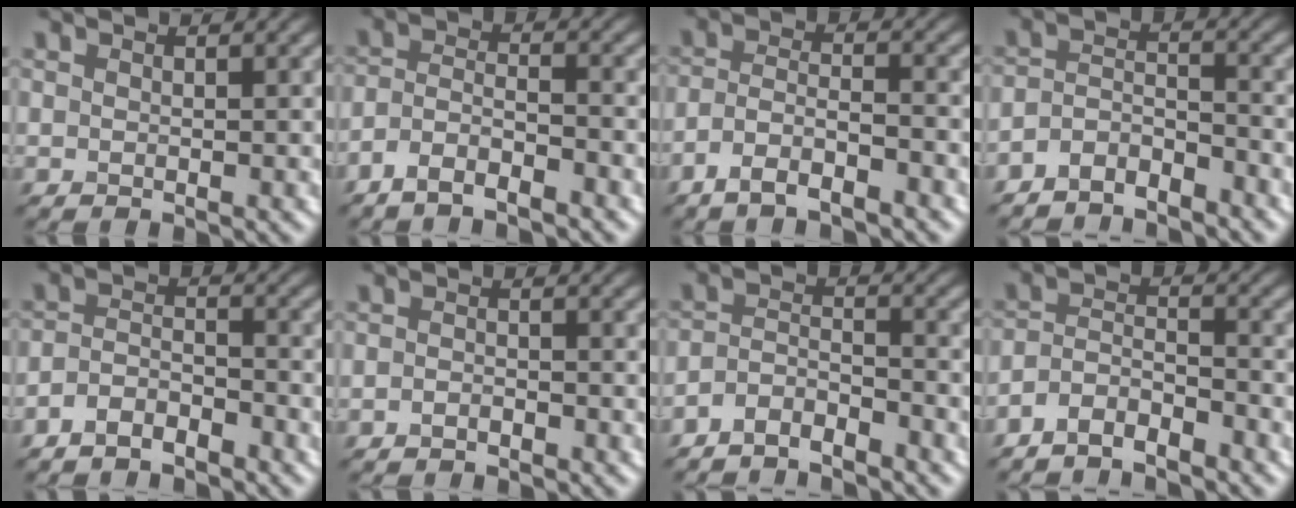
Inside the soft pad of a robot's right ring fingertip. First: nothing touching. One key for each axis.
{"total": 3.5, "fx": -2.8, "fy": 0.9, "fz": 1.9, "tx": -0.039, "ty": 0.002, "tz": -0.062}
{"total": 4.0, "fx": -2.9, "fy": 1.0, "fz": 2.5, "tx": -0.050, "ty": 0.004, "tz": -0.063}
{"total": 3.6, "fx": -3.2, "fy": 1.1, "fz": 1.2, "tx": -0.027, "ty": 0.000, "tz": -0.071}
{"total": 3.0, "fx": -2.4, "fy": 1.0, "fz": 1.4, "tx": -0.029, "ty": 0.004, "tz": -0.053}
{"total": 1.1, "fx": -0.9, "fy": 0.3, "fz": 0.5, "tx": -0.010, "ty": 0.001, "tz": -0.019}
{"total": 3.4, "fx": -3.1, "fy": 0.8, "fz": 1.1, "tx": -0.025, "ty": 0.001, "tz": -0.066}
{"total": 3.8, "fx": -3.4, "fy": 1.0, "fz": 1.5, "tx": -0.029, "ty": 0.002, "tz": -0.072}